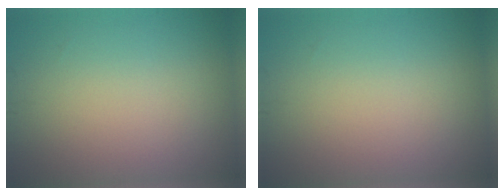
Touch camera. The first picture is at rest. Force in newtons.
{"total": 0.0}